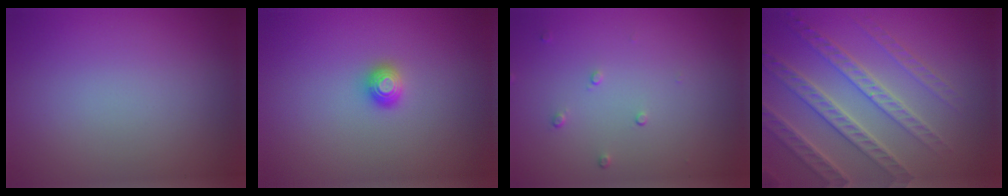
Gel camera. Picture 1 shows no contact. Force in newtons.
{"total": 1.2, "press": 1.2, "slide": 0.1}
{"total": 0.7, "press": 0.5, "slide": 0.5}
{"total": 6.2, "press": 5.0, "slide": 3.8}